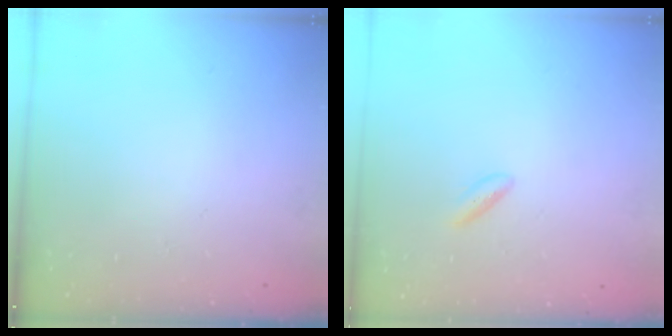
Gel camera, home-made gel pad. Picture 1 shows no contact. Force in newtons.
{"total": 2.3, "press": 2.0, "slide": 1.0}